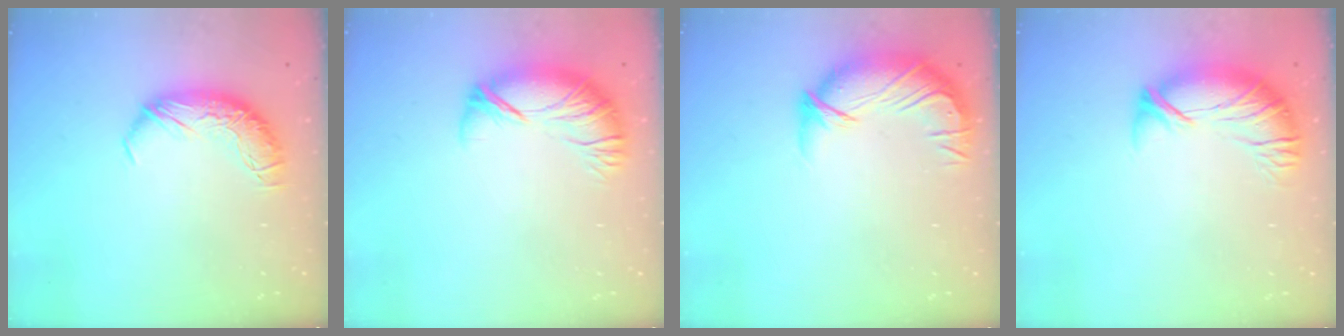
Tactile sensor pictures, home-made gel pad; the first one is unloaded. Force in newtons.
{"total": 2.6, "press": 1.6, "slide": 2.0}
{"total": 3.1, "press": 2.2, "slide": 2.1}
{"total": 3.3, "press": 2.4, "slide": 2.4}